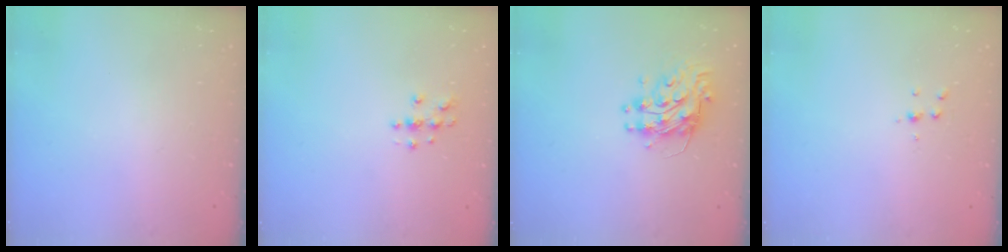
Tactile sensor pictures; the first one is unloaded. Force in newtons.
{"total": 3.8, "press": 3.8, "slide": 0.4}
{"total": 9.8, "press": 9.8, "slide": 1.1}
{"total": 3.8, "press": 3.8, "slide": 0.4}